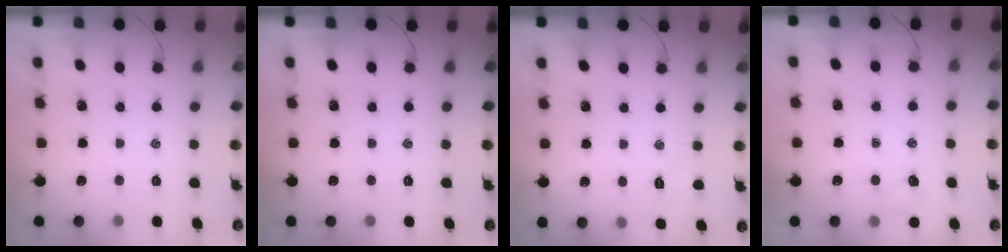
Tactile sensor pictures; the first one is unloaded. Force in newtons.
{"total": 0.0}
{"total": 2.7, "press": 2.6, "slide": 0.7}
{"total": 4.3, "press": 4.1, "slide": 1.3}